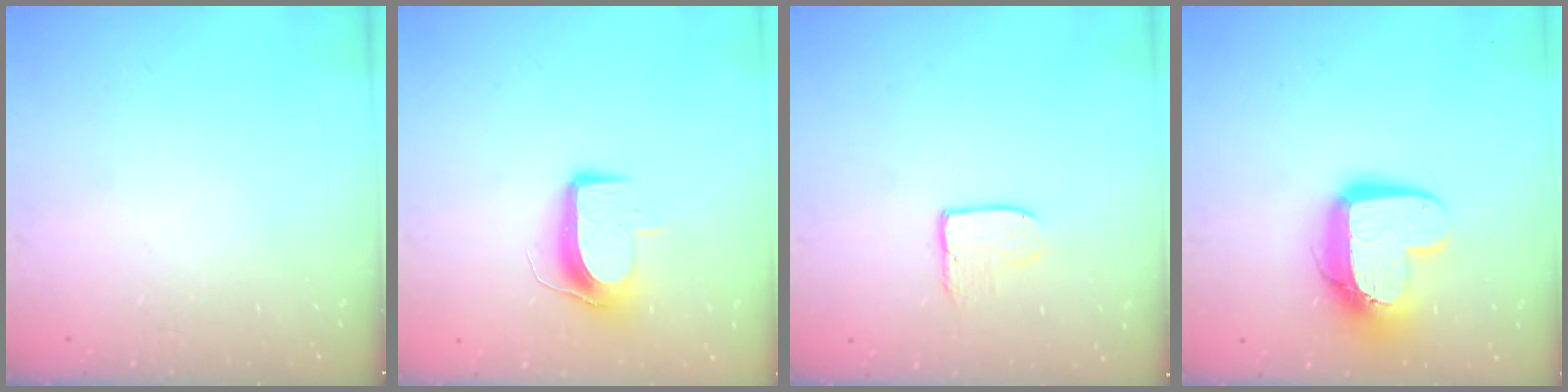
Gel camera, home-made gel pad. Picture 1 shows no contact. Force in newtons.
{"total": 9.2, "press": 9.2, "slide": 0.3}
{"total": 5.1, "press": 5.0, "slide": 0.4}
{"total": 13.7, "press": 13.7, "slide": 1.2}